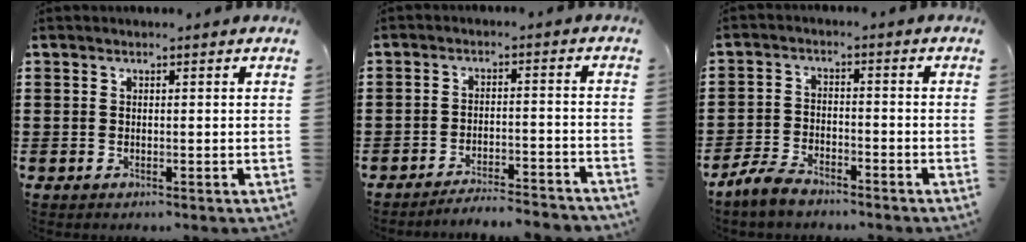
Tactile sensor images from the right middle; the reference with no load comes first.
{"total": 4.0, "force": [-4.0, -0.1, 0.7], "torque": [-0.014, 0.001, -0.082]}
{"total": 4.6, "force": [-4.2, 1.4, 1.5], "torque": [-0.046, 0.001, -0.089]}